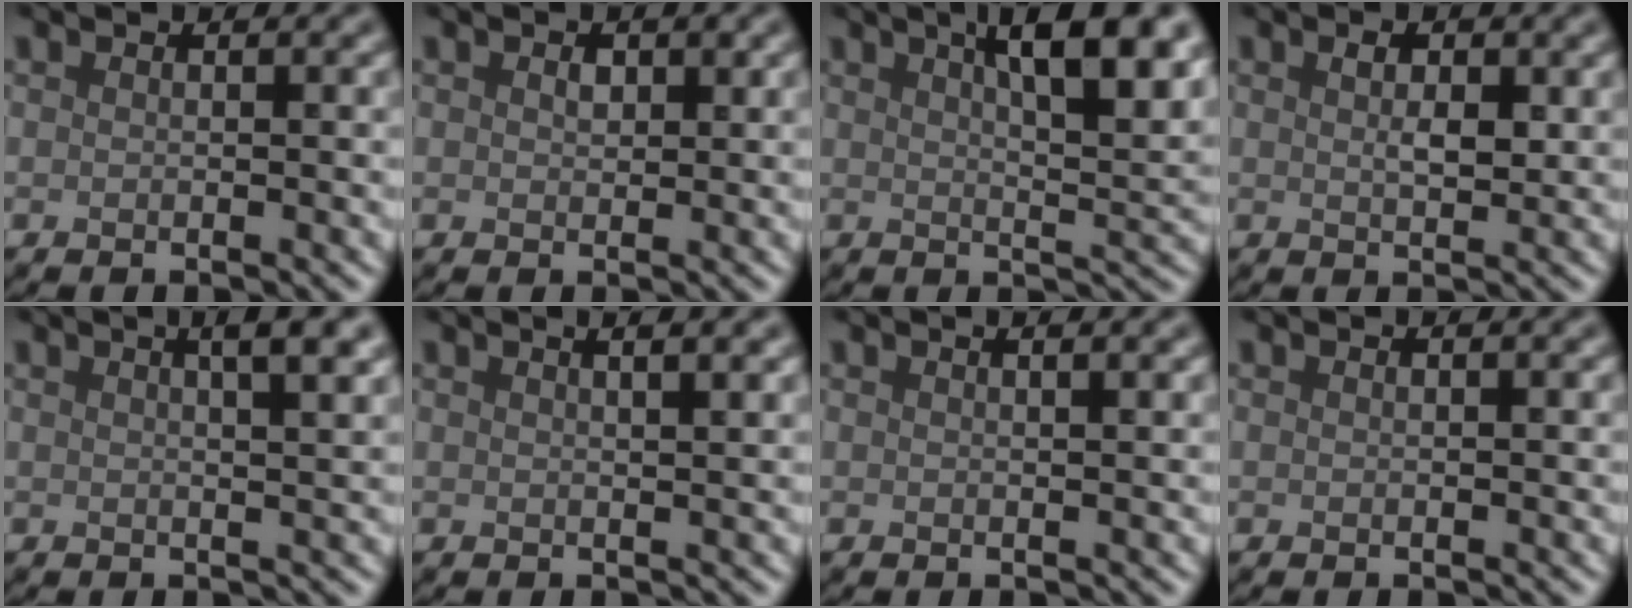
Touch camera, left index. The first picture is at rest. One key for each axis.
{"total": 1.2, "fx": 0.5, "fy": 0.7, "fz": 0.8, "tx": -0.012, "ty": -0.001, "tz": 0.008}
{"total": 9.2, "fx": 3.9, "fy": 3.0, "fz": 7.8, "tx": -0.070, "ty": 0.019, "tz": 0.044}
{"total": 2.1, "fx": 0.7, "fy": 0.9, "fz": 1.7, "tx": -0.030, "ty": -0.001, "tz": 0.014}
{"total": 5.7, "fx": 2.6, "fy": 2.3, "fz": 4.6, "tx": -0.027, "ty": 0.035, "tz": 0.006}
{"total": 4.0, "fx": 2.2, "fy": 1.7, "fz": 2.9, "tx": -0.009, "ty": 0.022, "tz": -0.004}
{"total": 1.6, "fx": 0.9, "fy": 0.5, "fz": 1.2, "tx": -0.013, "ty": 0.002, "tz": 0.003}
{"total": 0.0}